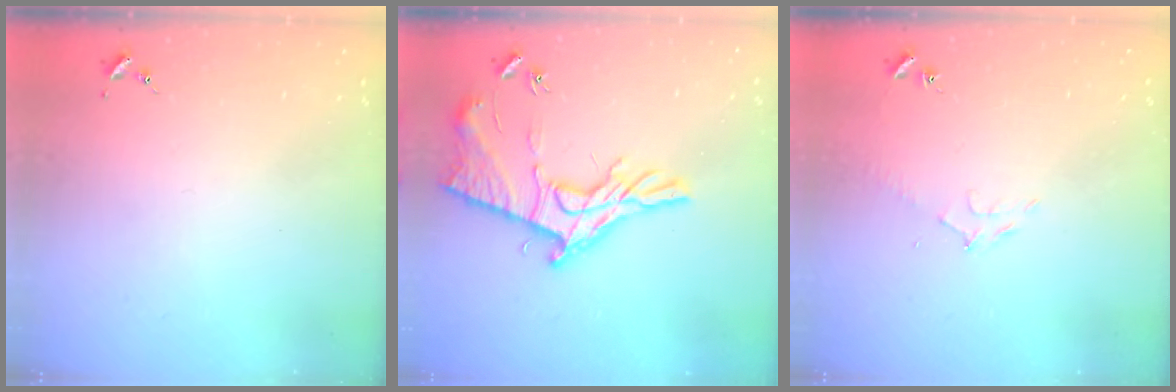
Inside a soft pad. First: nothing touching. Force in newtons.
{"total": 17.4, "press": 17.3, "slide": 0.9}
{"total": 6.6, "press": 6.6, "slide": 0.8}